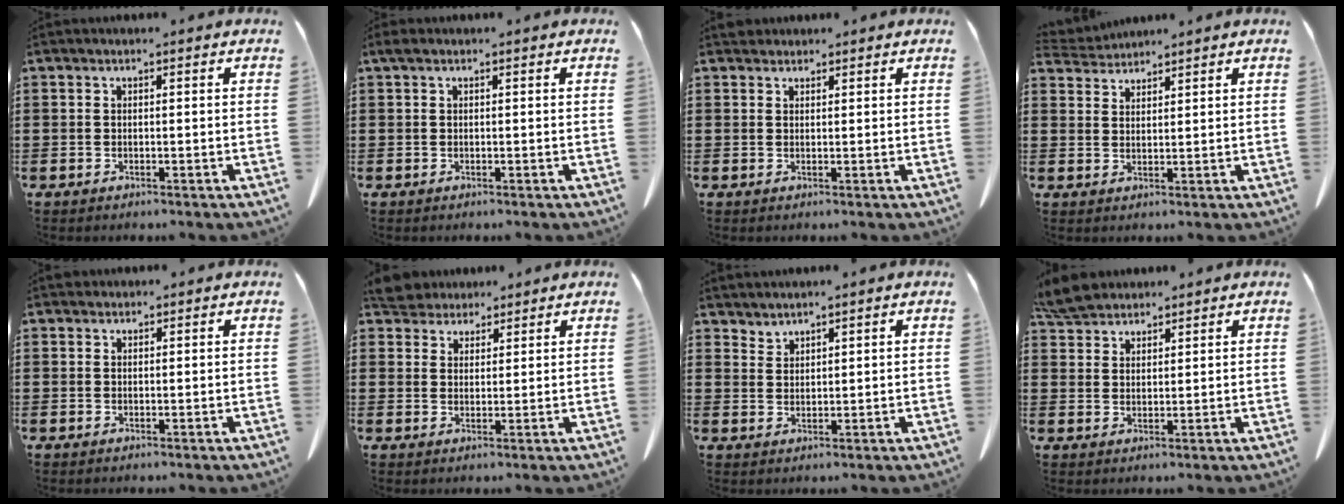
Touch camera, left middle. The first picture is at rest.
{"total": 0.6, "force": [0.1, 0.3, 0.5], "torque": [-0.011, 0.003, 0.002]}
{"total": 1.5, "force": [1.3, 0.6, 0.1], "torque": [-0.007, 0.001, 0.027]}
{"total": 3.3, "force": [3.3, 0.3, 0.4], "torque": [-0.018, -0.008, 0.061]}
{"total": 0.9, "force": [0.8, 0.4, 0.1], "torque": [-0.004, 0.001, 0.015]}
{"total": 4.5, "force": [4.2, 1.5, 0.5], "torque": [-0.029, -0.009, 0.080]}
{"total": 2.0, "force": [2.0, 0.0, -0.3], "torque": [0.001, -0.004, 0.039]}
{"total": 5.2, "force": [4.8, 1.5, 1.4], "torque": [-0.044, -0.005, 0.093]}